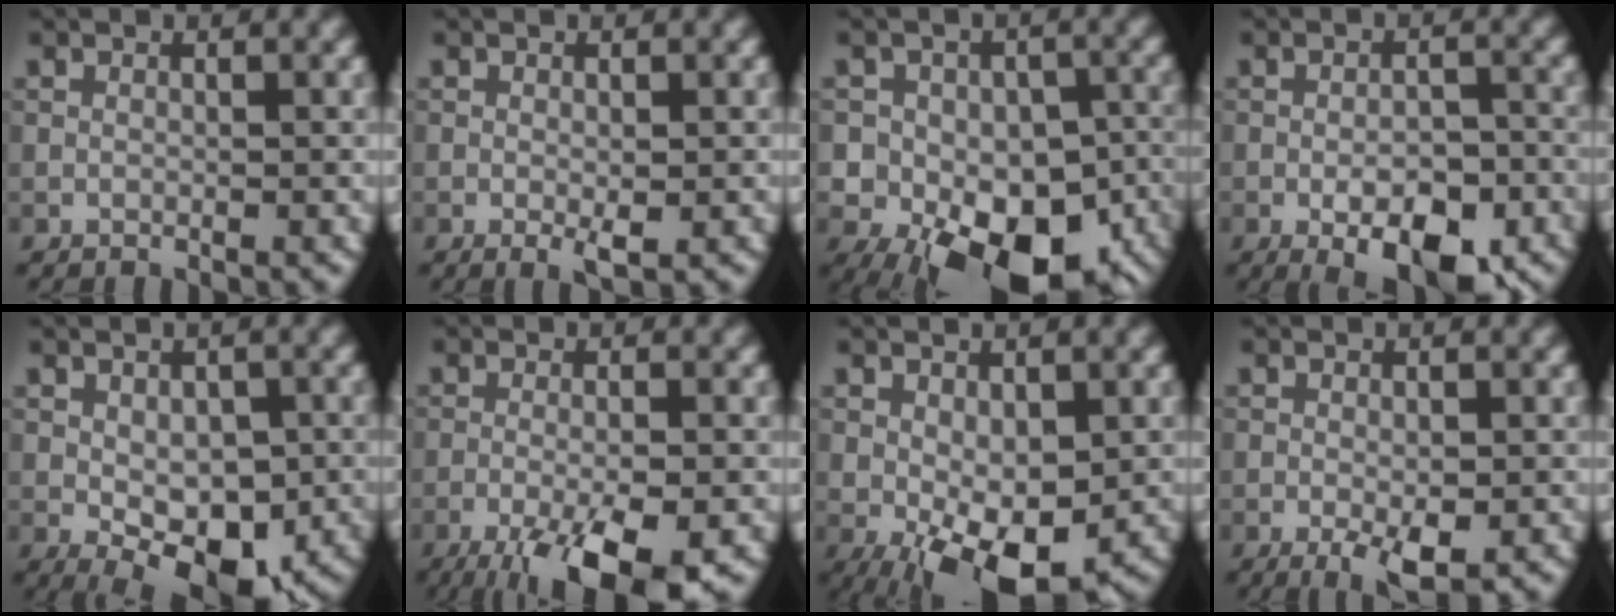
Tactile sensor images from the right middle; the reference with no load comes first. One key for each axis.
{"total": 1.4, "fx": -0.2, "fy": 0.4, "fz": 1.3, "tx": -0.023, "ty": -0.008, "tz": -0.003}
{"total": 14.1, "fx": -6.3, "fy": 9.5, "fz": 8.3, "tx": -0.082, "ty": -0.010, "tz": -0.099}
{"total": 6.6, "fx": -3.2, "fy": 2.7, "fz": 5.1, "tx": -0.073, "ty": -0.004, "tz": -0.046}
{"total": 7.1, "fx": -2.1, "fy": 3.7, "fz": 5.7, "tx": -0.096, "ty": -0.017, "tz": -0.027}
{"total": 9.7, "fx": -5.6, "fy": 2.8, "fz": 7.4, "tx": -0.128, "ty": -0.027, "tz": -0.089}
{"total": 8.5, "fx": -2.8, "fy": 4.2, "fz": 6.8, "tx": -0.126, "ty": -0.019, "tz": -0.035}
{"total": 3.4, "fx": -1.4, "fy": 1.2, "fz": 2.9, "tx": -0.049, "ty": -0.008, "tz": -0.019}